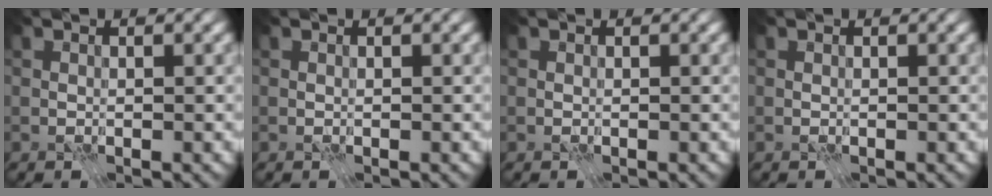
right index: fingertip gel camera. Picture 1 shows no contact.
{"total": 0.0}
{"total": 0.0}
{"total": 0.0}